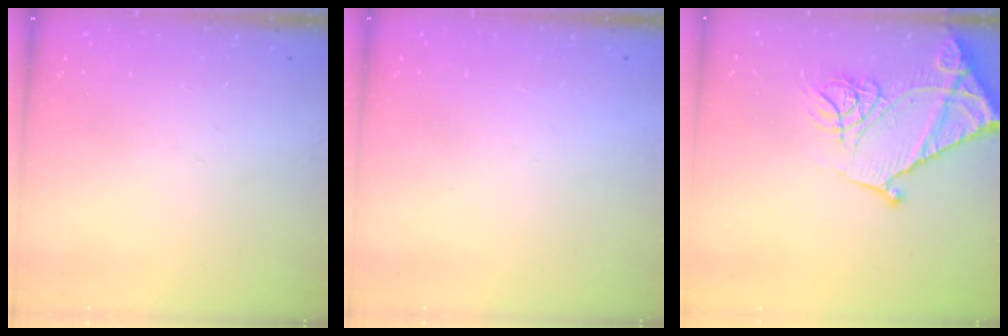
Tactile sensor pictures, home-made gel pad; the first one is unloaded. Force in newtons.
{"total": 1.5, "press": 1.5, "slide": 0.1}
{"total": 19.3, "press": 19.2, "slide": 2.1}